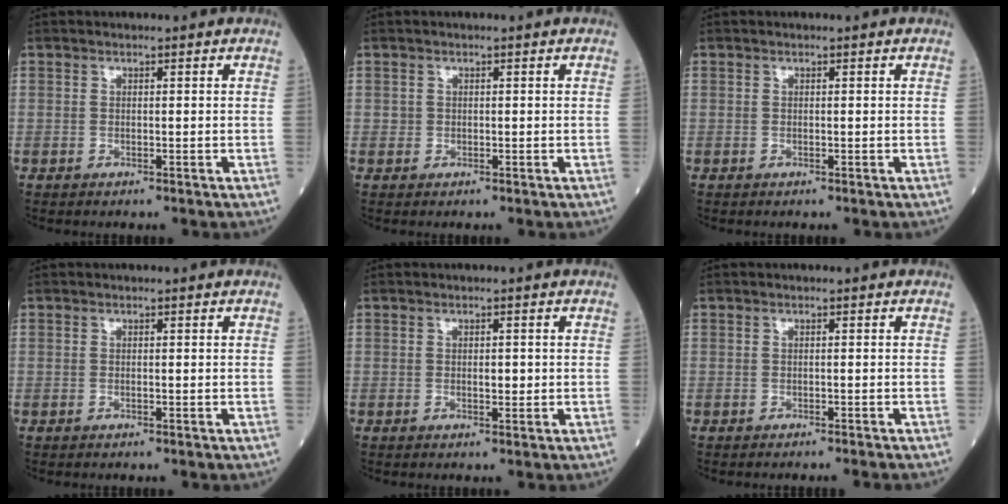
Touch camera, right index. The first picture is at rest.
{"total": 0.6, "force": [0.0, 0.6, 0.0], "torque": [0.005, 0.004, -0.002]}
{"total": 0.0}
{"total": 0.0}
{"total": 1.3, "force": [0.0, 0.6, 1.1], "torque": [-0.012, 0.000, 0.002]}
{"total": 2.7, "force": [-2.5, -0.4, 0.9], "torque": [-0.007, 0.001, -0.033]}